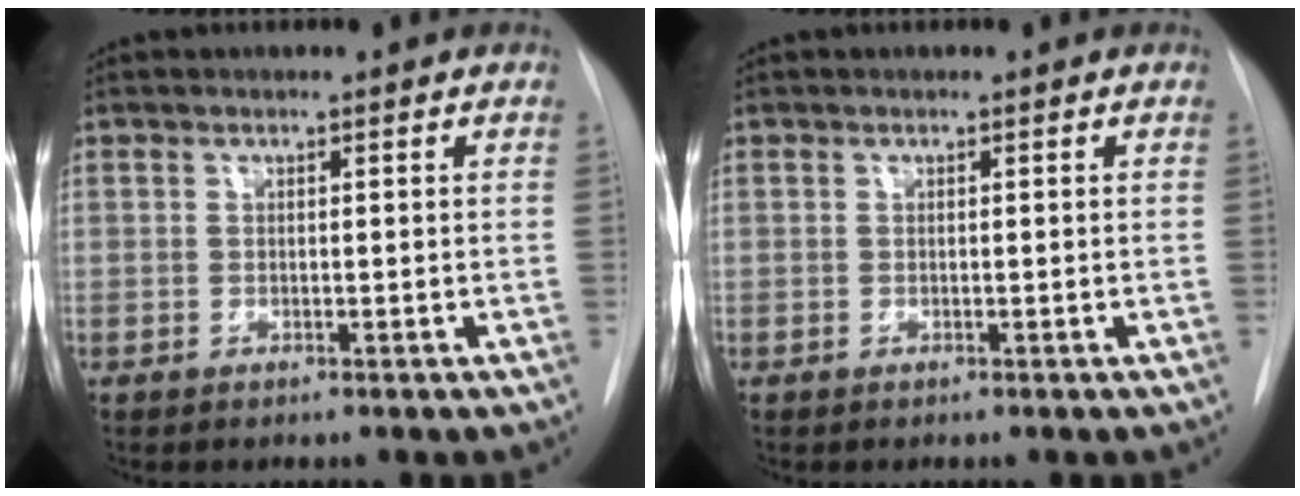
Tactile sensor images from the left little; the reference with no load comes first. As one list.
[{"total": 0.0}]